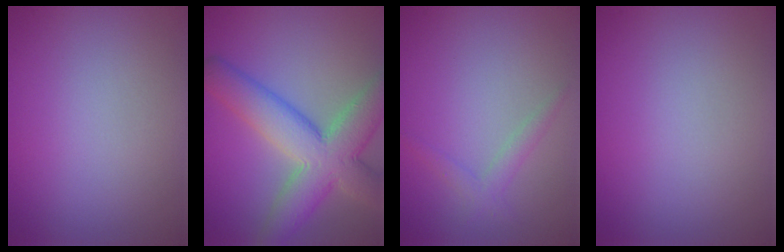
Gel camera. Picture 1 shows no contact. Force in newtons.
{"total": 9.0, "press": 9.0, "slide": 0.6}
{"total": 1.4, "press": 1.4, "slide": 0.1}
{"total": 0.0}